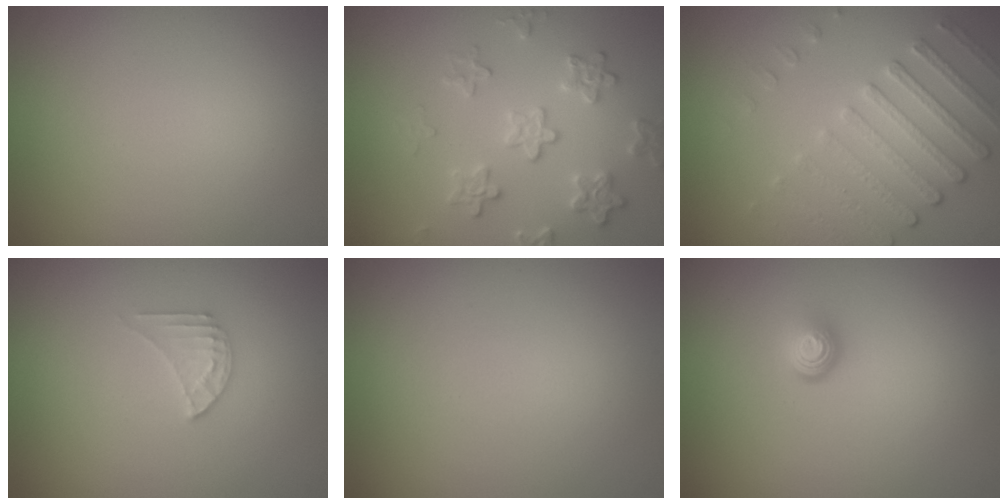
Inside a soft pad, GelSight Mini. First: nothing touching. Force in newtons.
{"total": 3.3, "press": 3.2, "slide": 0.8}
{"total": 4.5, "press": 3.5, "slide": 2.9}
{"total": 1.7, "press": 1.7, "slide": 0.1}
{"total": 0.0}
{"total": 1.9, "press": 1.1, "slide": 1.5}